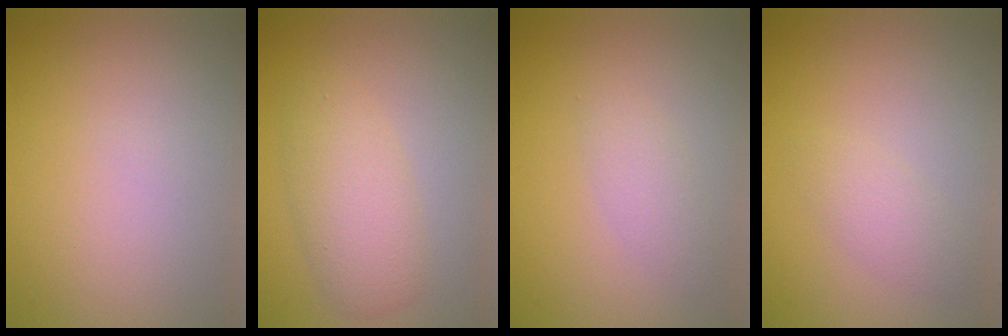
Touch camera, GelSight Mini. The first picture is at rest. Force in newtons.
{"total": 3.8, "press": 3.8, "slide": 0.0}
{"total": 1.6, "press": 1.6, "slide": 0.1}
{"total": 1.7, "press": 1.7, "slide": 0.0}